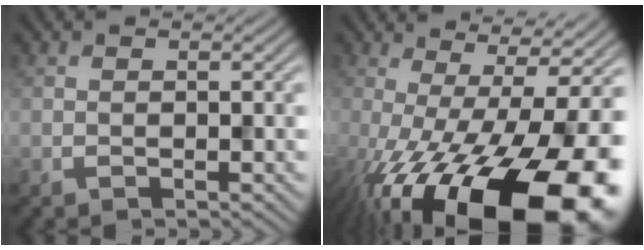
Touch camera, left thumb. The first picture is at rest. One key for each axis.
{"total": 20.3, "fx": -8.3, "fy": 7.7, "fz": 16.8, "tx": -0.256, "ty": -0.035, "tz": -0.125}